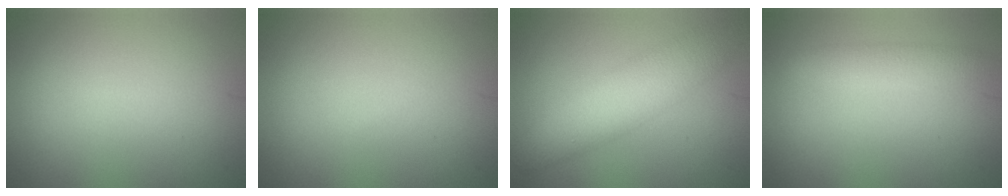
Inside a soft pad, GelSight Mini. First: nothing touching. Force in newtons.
{"total": 0.0}
{"total": 5.6, "press": 5.6, "slide": 0.2}
{"total": 2.1, "press": 2.1, "slide": 0.0}